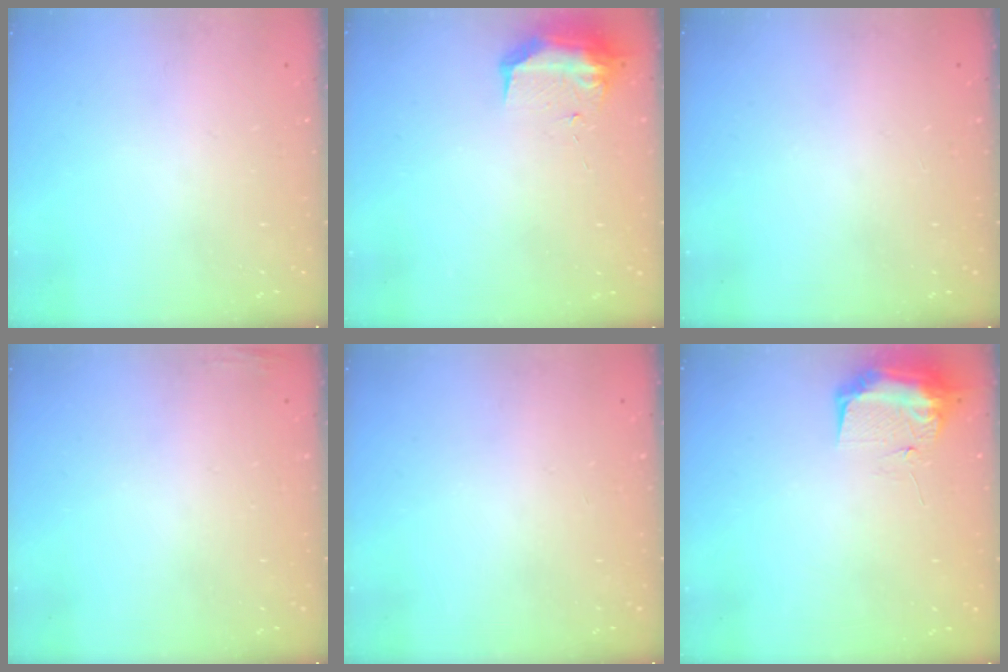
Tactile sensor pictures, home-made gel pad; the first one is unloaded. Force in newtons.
{"total": 9.0, "press": 9.0, "slide": 0.6}
{"total": 0.0}
{"total": 3.8, "press": 3.7, "slide": 1.0}
{"total": 0.0}
{"total": 9.6, "press": 9.6, "slide": 0.9}